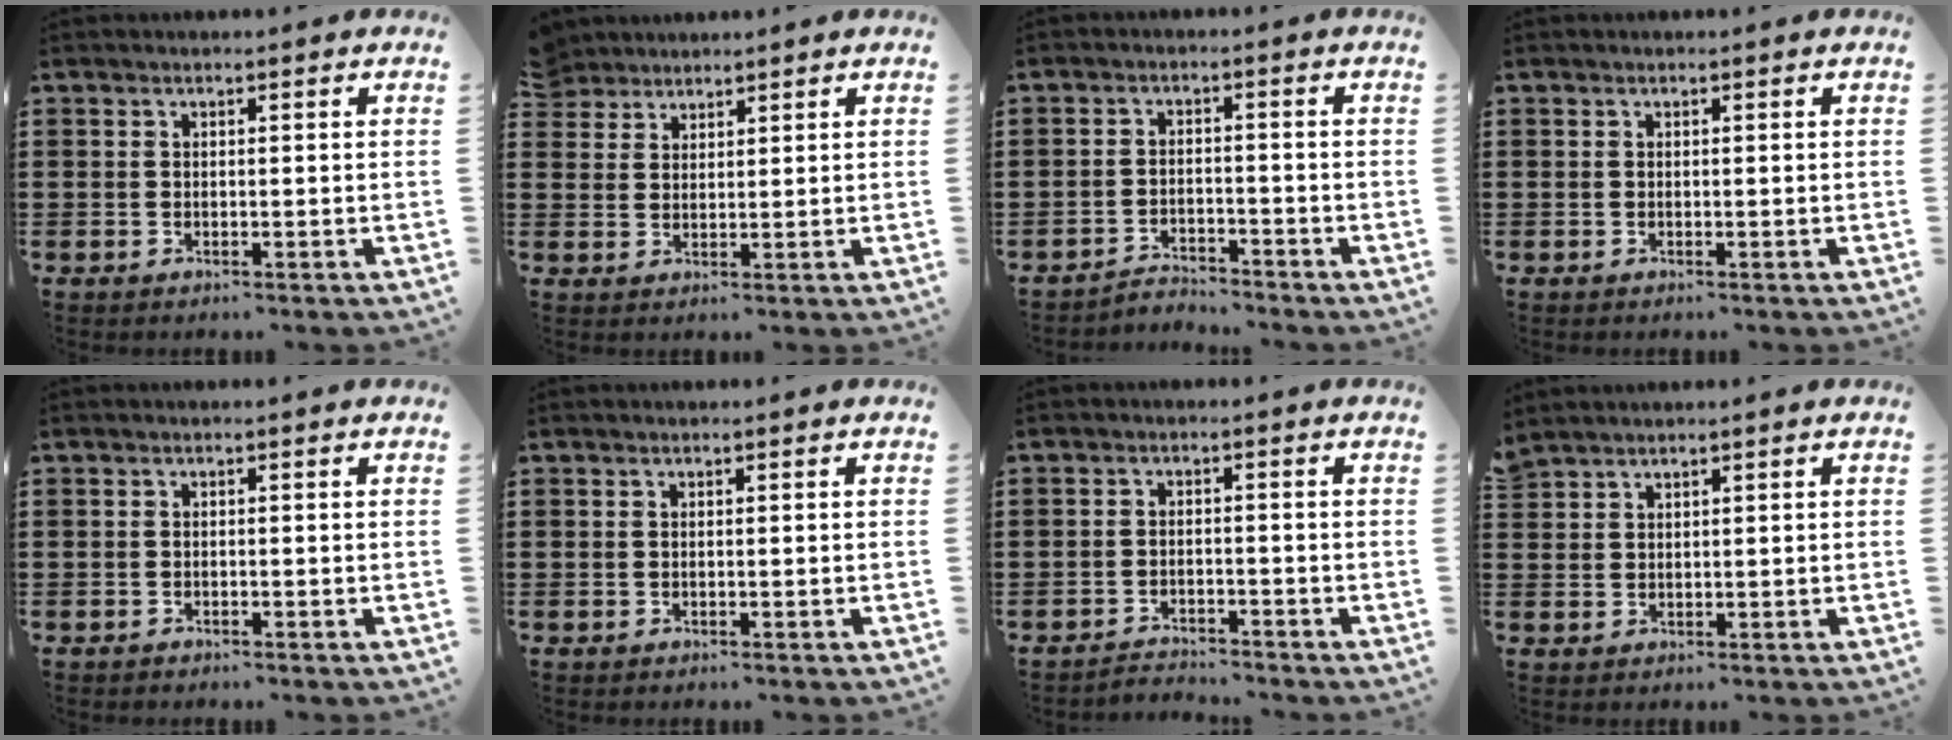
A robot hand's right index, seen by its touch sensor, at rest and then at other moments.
{"total": 3.4, "force": [3.1, 1.4, -0.2], "torque": [-0.008, 0.004, 0.063]}
{"total": 2.8, "force": [-2.8, 0.2, -0.1], "torque": [-0.008, 0.001, -0.060]}
{"total": 0.0}
{"total": 0.5, "force": [-0.5, 0.0, -0.1], "torque": [0.000, 0.000, -0.012]}
{"total": 0.0}
{"total": 2.4, "force": [-2.4, 0.1, -0.1], "torque": [-0.006, 0.000, -0.052]}
{"total": 1.7, "force": [1.7, 0.3, 0.0], "torque": [-0.004, 0.000, 0.033]}